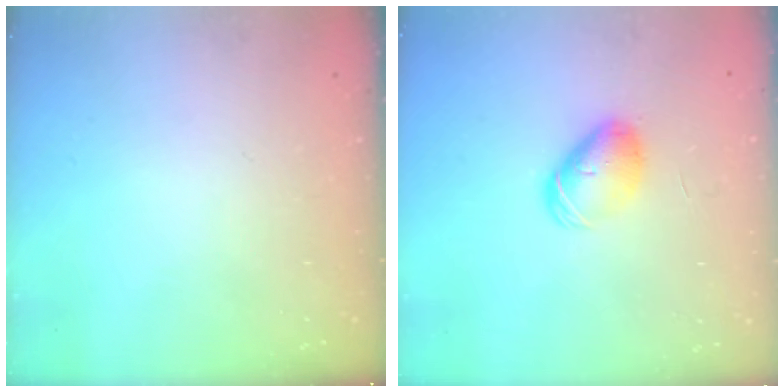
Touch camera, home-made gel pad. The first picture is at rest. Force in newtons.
{"total": 8.2, "press": 8.1, "slide": 0.9}